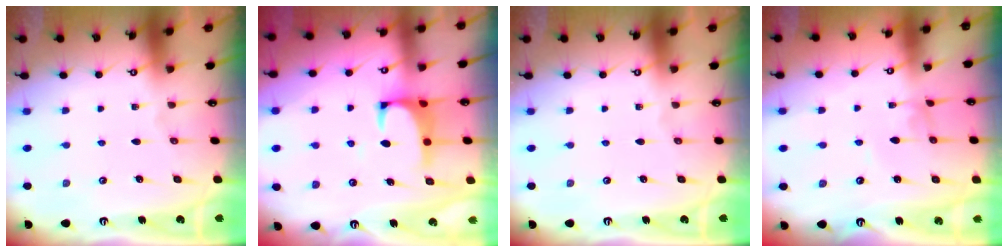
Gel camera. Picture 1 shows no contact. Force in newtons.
{"total": 1.6, "press": 1.3, "slide": 0.9}
{"total": 0.0}
{"total": 2.8, "press": 2.8, "slide": 0.1}